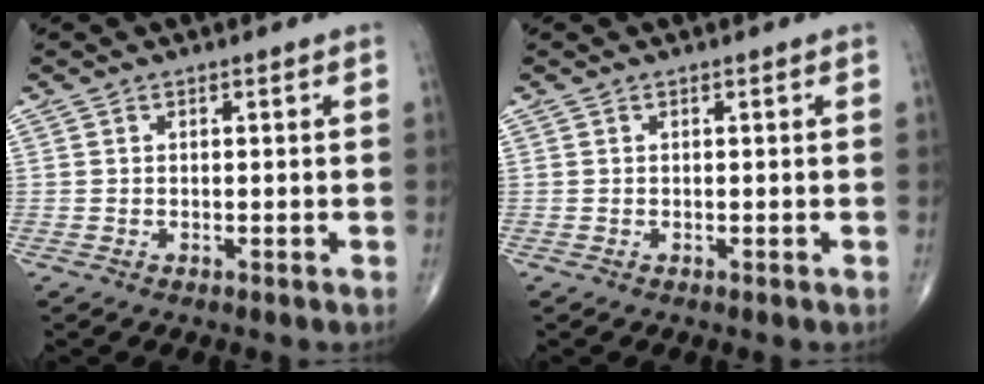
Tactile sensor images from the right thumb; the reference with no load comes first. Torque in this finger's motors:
{"motor_torque": [0.00, 0.00, 0.00, 0.00, 0.00]}